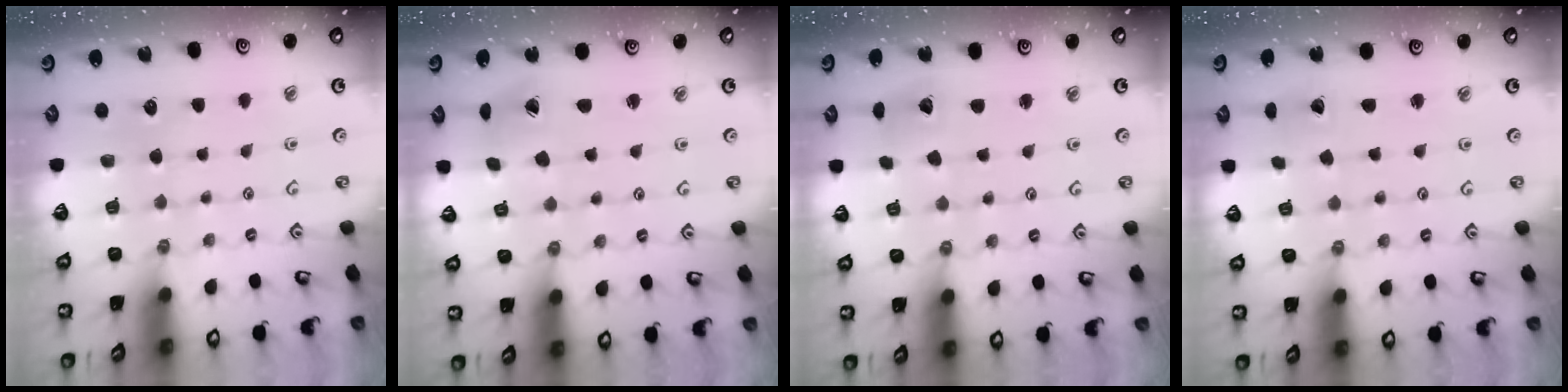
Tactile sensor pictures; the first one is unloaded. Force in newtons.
{"total": 4.0, "press": 4.0, "slide": 0.5}
{"total": 4.0, "press": 4.0, "slide": 0.4}
{"total": 1.6, "press": 1.6, "slide": 0.1}